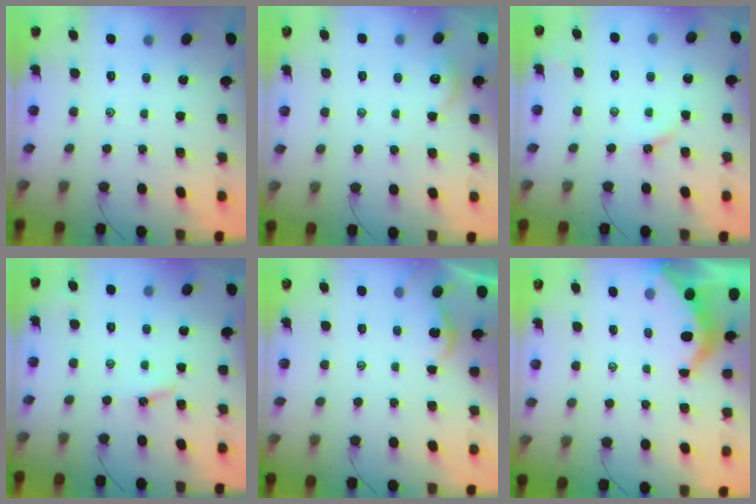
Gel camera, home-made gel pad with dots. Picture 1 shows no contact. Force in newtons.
{"total": 2.2, "press": 2.2, "slide": 0.2}
{"total": 2.8, "press": 2.8, "slide": 0.3}
{"total": 4.0, "press": 4.0, "slide": 0.3}
{"total": 1.5, "press": 1.5, "slide": 0.2}
{"total": 3.8, "press": 3.7, "slide": 0.5}